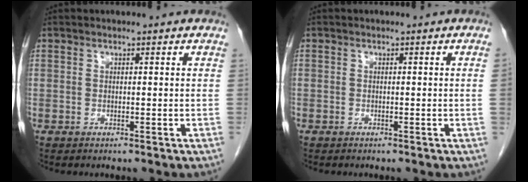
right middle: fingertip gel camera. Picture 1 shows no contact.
{"total": 0.5, "force": [-0.1, -0.2, 0.5], "torque": [0.000, 0.003, -0.005]}